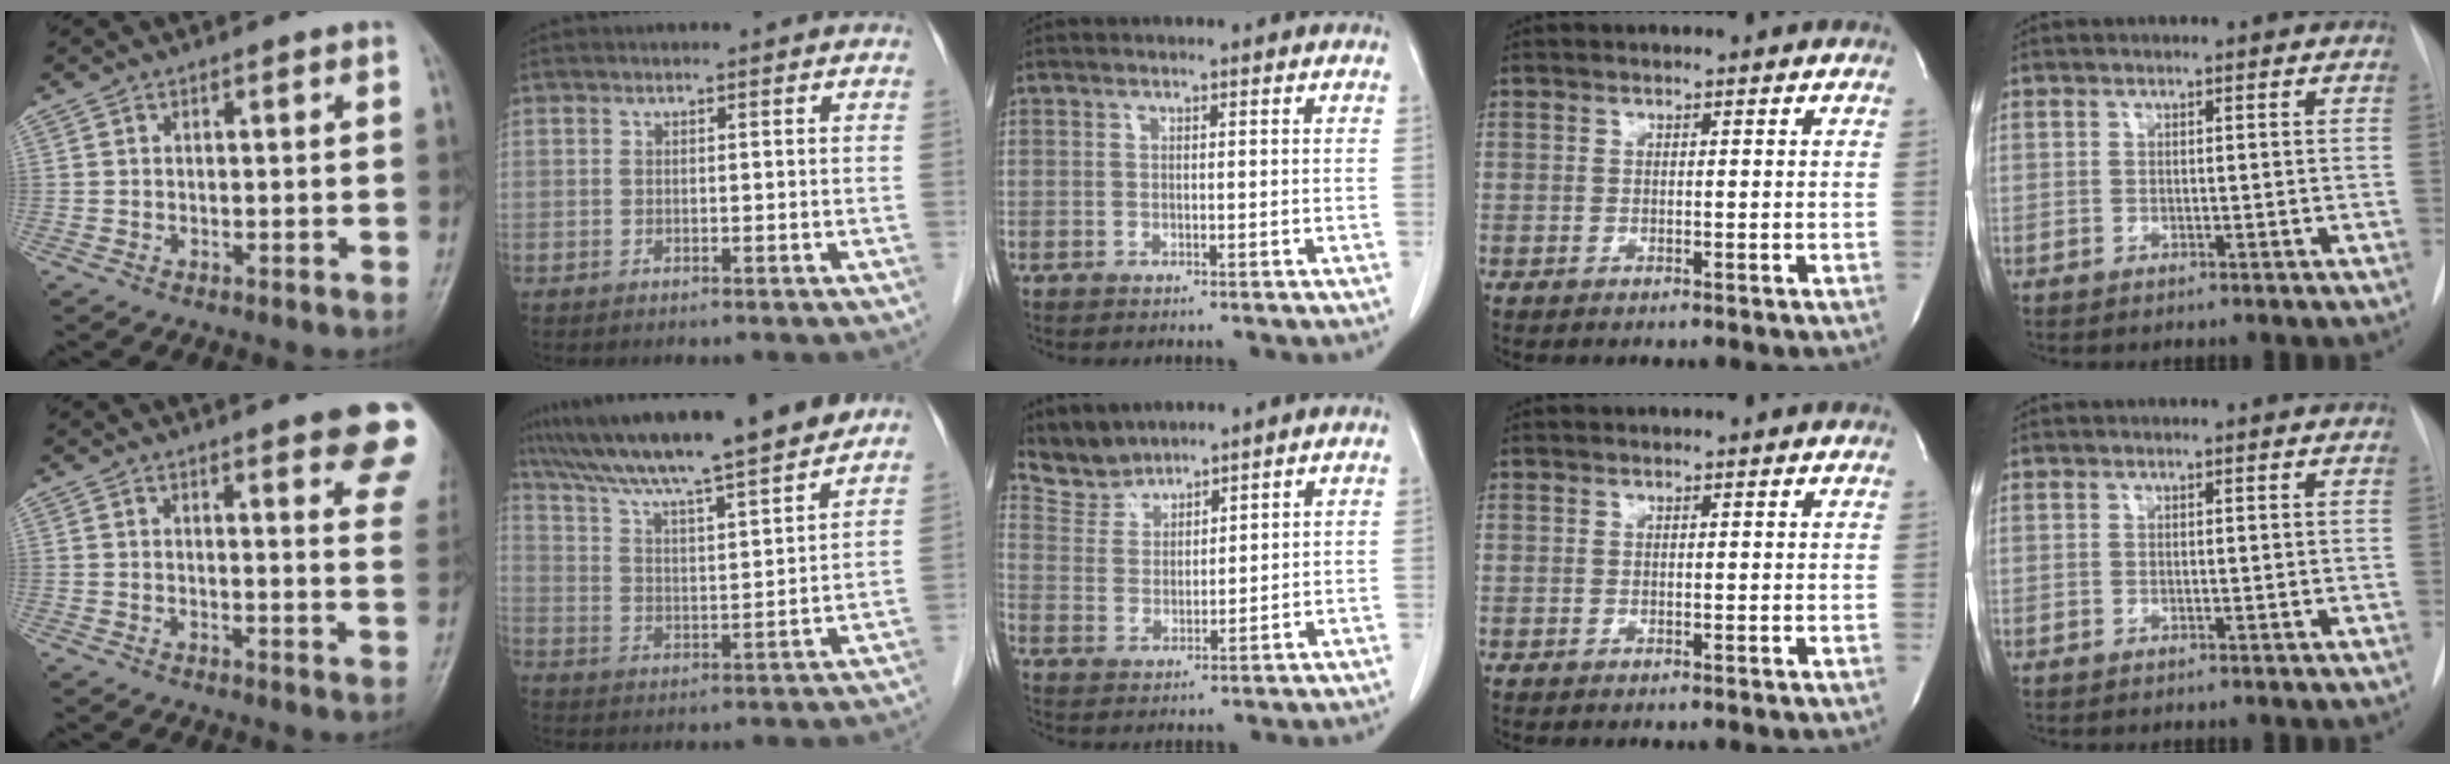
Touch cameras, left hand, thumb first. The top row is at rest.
{"thumb": {"total": 14.6, "force": [9.4, 3.3, 10.7], "torque": [-0.110, -0.036, 0.096]}, "index": {"total": 17.8, "force": [15.5, 0.3, 8.7], "torque": [-0.144, 0.014, 0.243]}, "middle": {"total": 5.1, "force": [4.9, 1.2, -0.5], "torque": [0.007, 0.006, 0.110]}}